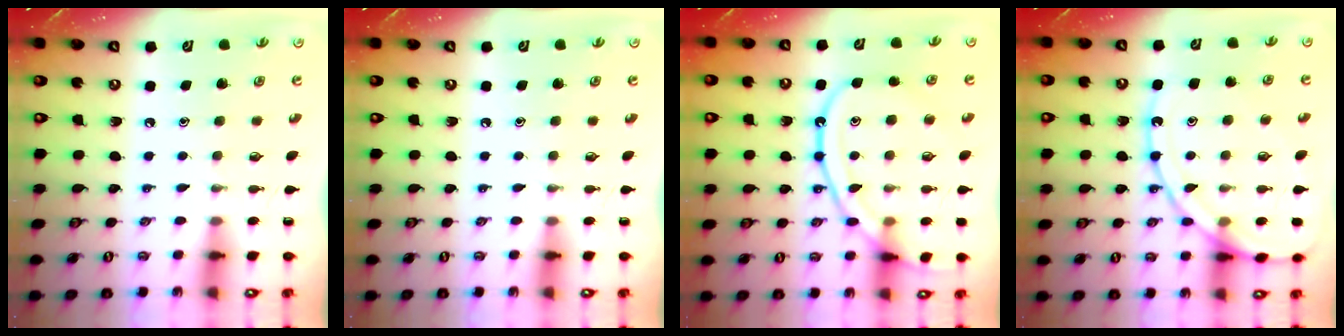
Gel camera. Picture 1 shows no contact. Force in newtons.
{"total": 0.0}
{"total": 14.2, "press": 14.2, "slide": 1.3}
{"total": 13.7, "press": 13.6, "slide": 1.2}